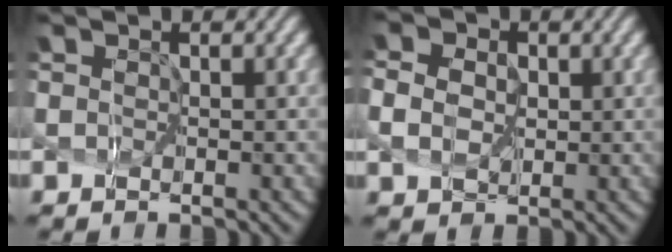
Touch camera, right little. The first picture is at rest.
{"total": 3.6, "force": [0.1, 3.0, 2.0], "torque": [-0.057, 0.007, -0.002]}